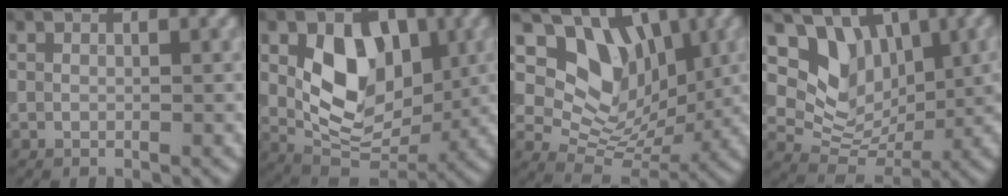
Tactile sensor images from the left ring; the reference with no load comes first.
{"total": 8.1, "force": [1.4, 5.4, 5.9], "torque": [-0.100, -0.012, 0.023]}
{"total": 8.1, "force": [3.2, 6.0, 4.5], "torque": [-0.062, -0.016, 0.052]}
{"total": 6.6, "force": [2.9, 4.7, 3.6], "torque": [-0.059, -0.014, 0.049]}